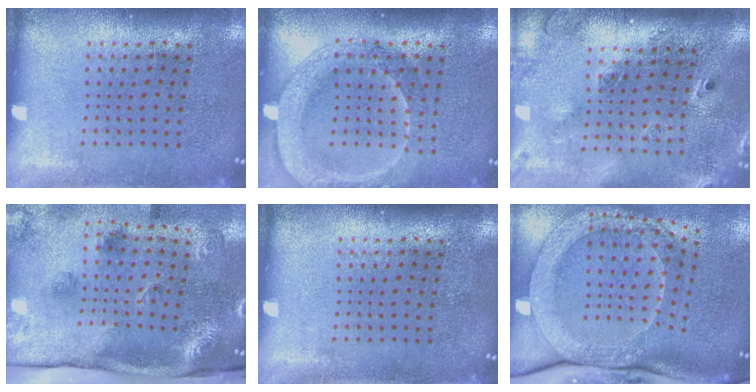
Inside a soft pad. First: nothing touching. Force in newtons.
{"total": 2.0, "press": 1.9, "slide": 0.6}
{"total": 2.5, "press": 1.8, "slide": 1.7}
{"total": 2.8, "press": 1.9, "slide": 2.1}
{"total": 0.0}
{"total": 3.1, "press": 2.3, "slide": 2.1}